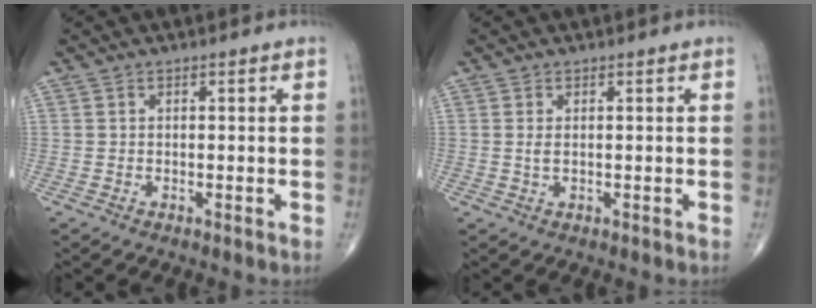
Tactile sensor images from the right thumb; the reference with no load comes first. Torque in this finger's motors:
{"motor_torque": [-0.52, 0.09, 0.20, 0.22, -0.01]}